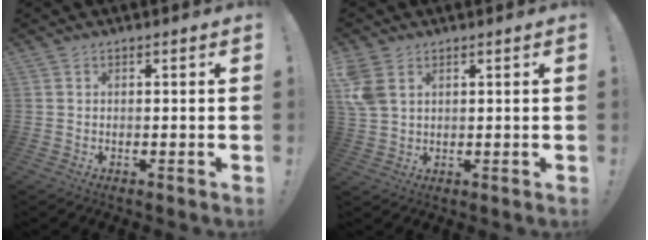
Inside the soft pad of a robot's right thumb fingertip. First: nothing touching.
{"total": 6.5, "force": [2.9, 4.2, 4.1], "torque": [-0.077, -0.012, 0.057]}